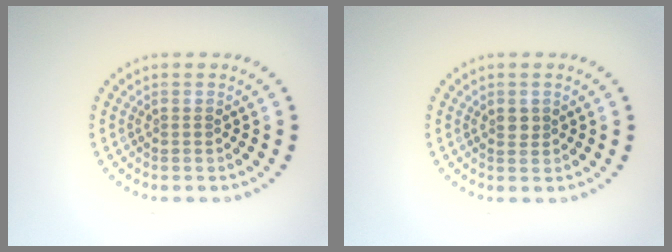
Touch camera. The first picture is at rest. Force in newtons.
{"total": 1.1, "press": 1.0, "slide": 0.4}